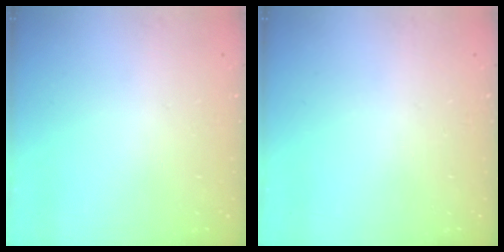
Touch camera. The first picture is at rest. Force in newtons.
{"total": 0.0}